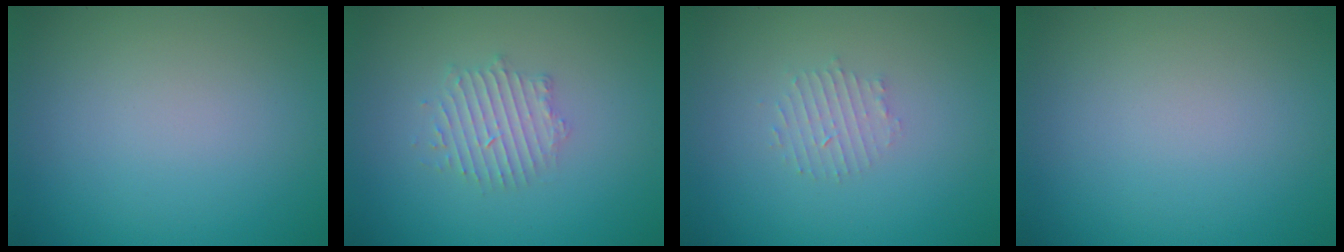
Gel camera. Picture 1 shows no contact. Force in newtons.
{"total": 2.4, "press": 2.4, "slide": 0.3}
{"total": 1.6, "press": 1.5, "slide": 0.3}
{"total": 0.0}